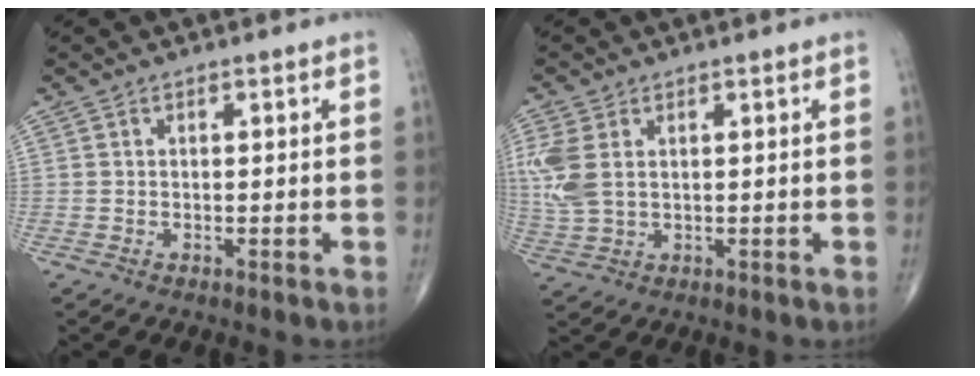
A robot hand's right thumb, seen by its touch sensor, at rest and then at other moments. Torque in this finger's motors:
{"motor_torque": [1.53, 1.50, 1.32, 0.31, 0.11]}